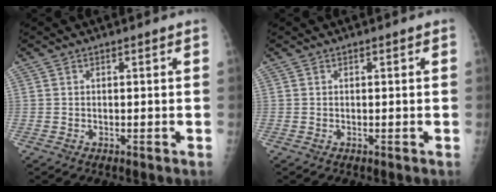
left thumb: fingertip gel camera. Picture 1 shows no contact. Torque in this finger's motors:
{"motor_torque": [0.15, 0.02, -0.16, -0.05, 0.00]}